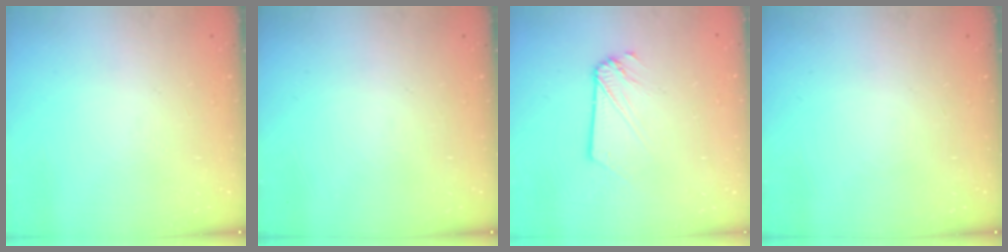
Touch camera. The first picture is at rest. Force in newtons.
{"total": 0.0}
{"total": 2.5, "press": 2.5, "slide": 0.1}
{"total": 0.0}